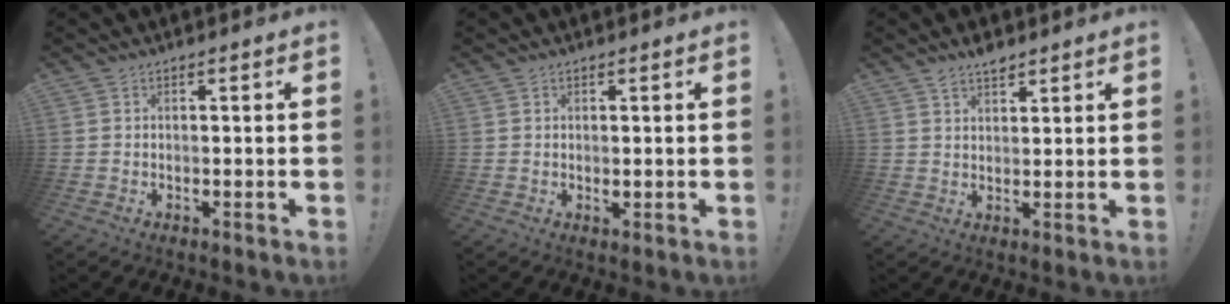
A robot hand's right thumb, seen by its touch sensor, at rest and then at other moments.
{"total": 0.5, "force": [0.3, 0.3, 0.3], "torque": [0.003, -0.004, 0.005]}
{"total": 4.3, "force": [3.5, 1.9, 1.7], "torque": [-0.009, -0.025, 0.060]}